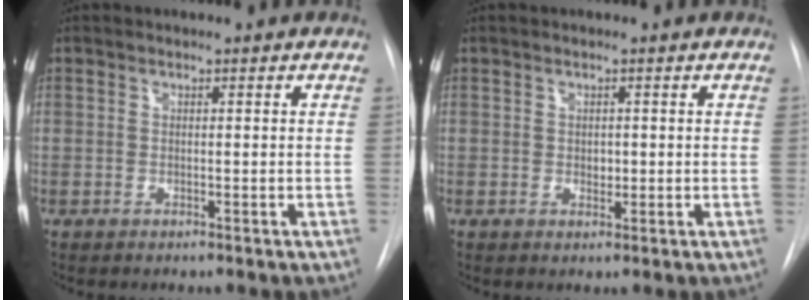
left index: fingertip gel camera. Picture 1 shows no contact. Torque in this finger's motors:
{"motor_torque": [0.13, 0.01, 0.00, 0.00]}